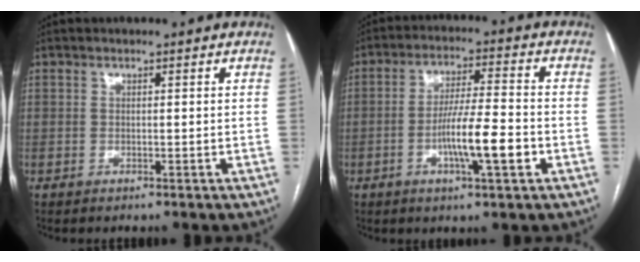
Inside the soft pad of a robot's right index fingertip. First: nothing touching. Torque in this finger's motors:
{"motor_torque": [0.72, -0.03, 0.43, 0.17]}